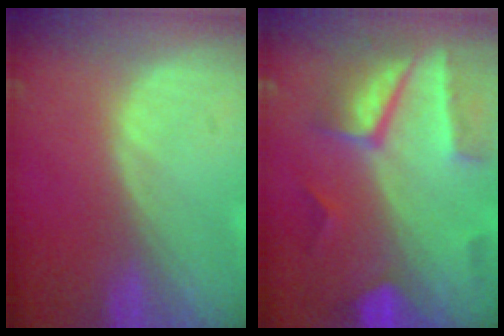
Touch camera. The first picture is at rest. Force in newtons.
{"total": 8.5, "press": 7.8, "slide": 3.4}